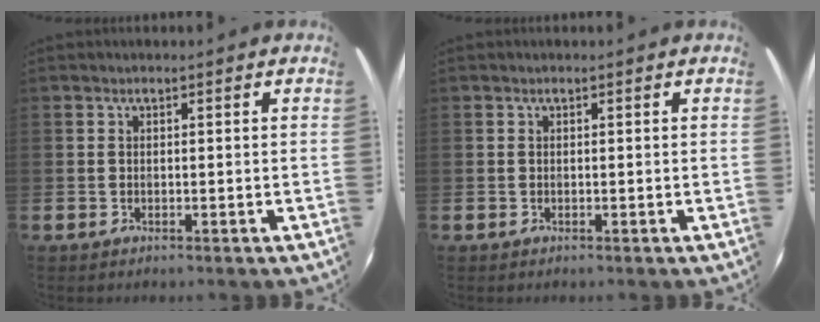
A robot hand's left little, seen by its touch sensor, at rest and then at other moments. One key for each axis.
{"total": 0.0}